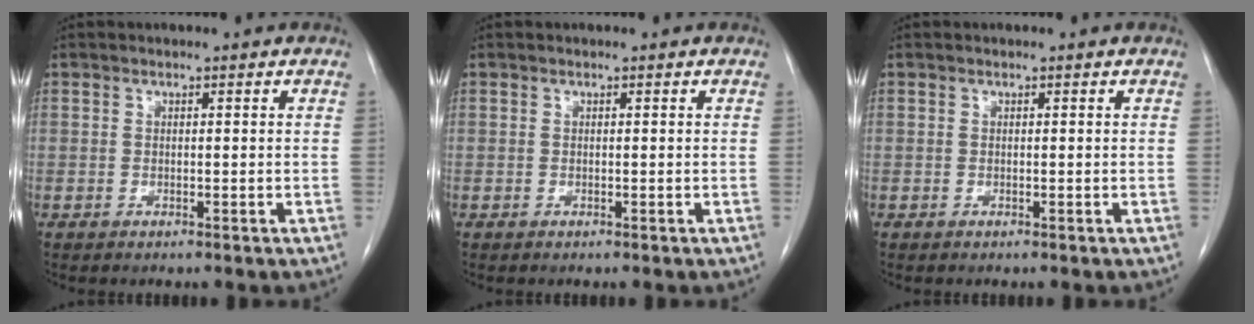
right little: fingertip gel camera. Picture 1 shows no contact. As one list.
[{"total": 0.0}, {"total": 0.0}]